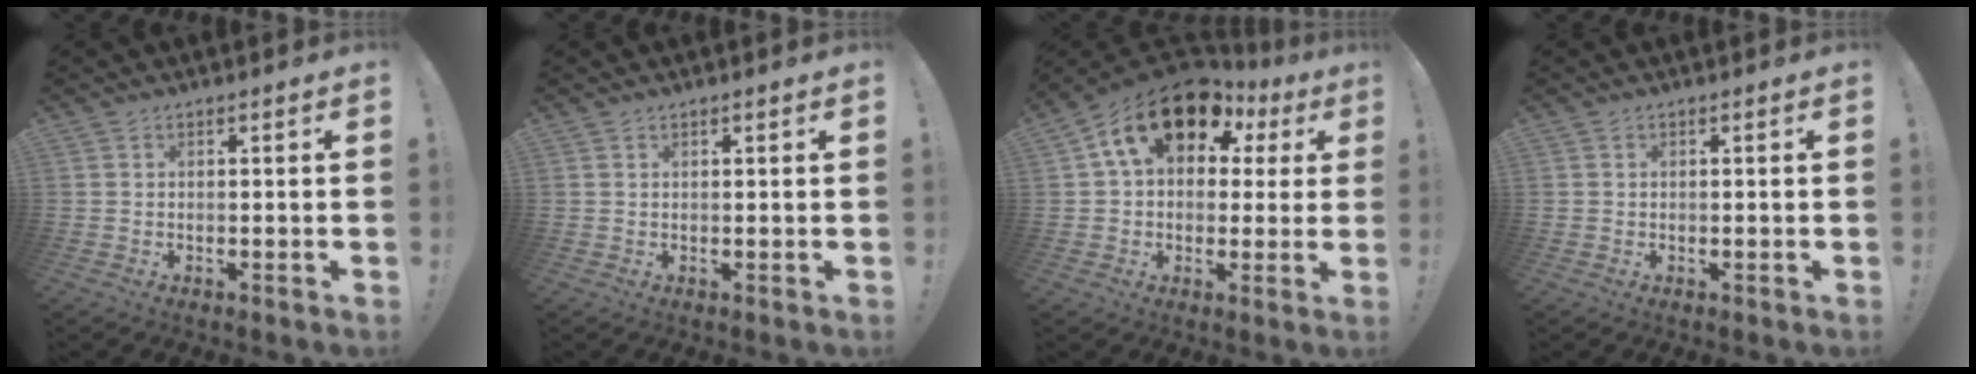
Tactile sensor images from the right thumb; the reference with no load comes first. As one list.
[{"total": 0.6, "force": [0.6, 0.0, 0.3], "torque": [0.001, -0.001, 0.009]}, {"total": 18.4, "force": [8.9, 11.2, 11.6], "torque": [-0.177, -0.038, 0.158]}, {"total": 0.0}]